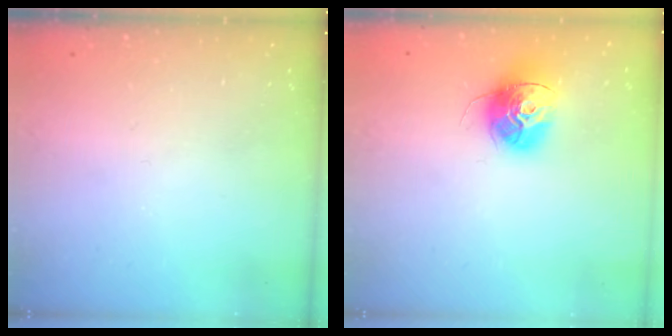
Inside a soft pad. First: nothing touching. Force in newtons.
{"total": 14.6, "press": 14.5, "slide": 1.4}